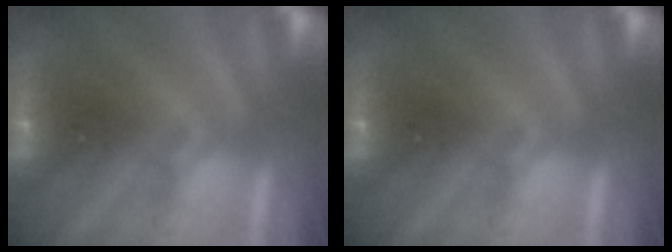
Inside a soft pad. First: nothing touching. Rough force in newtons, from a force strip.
{"total": 0.0}